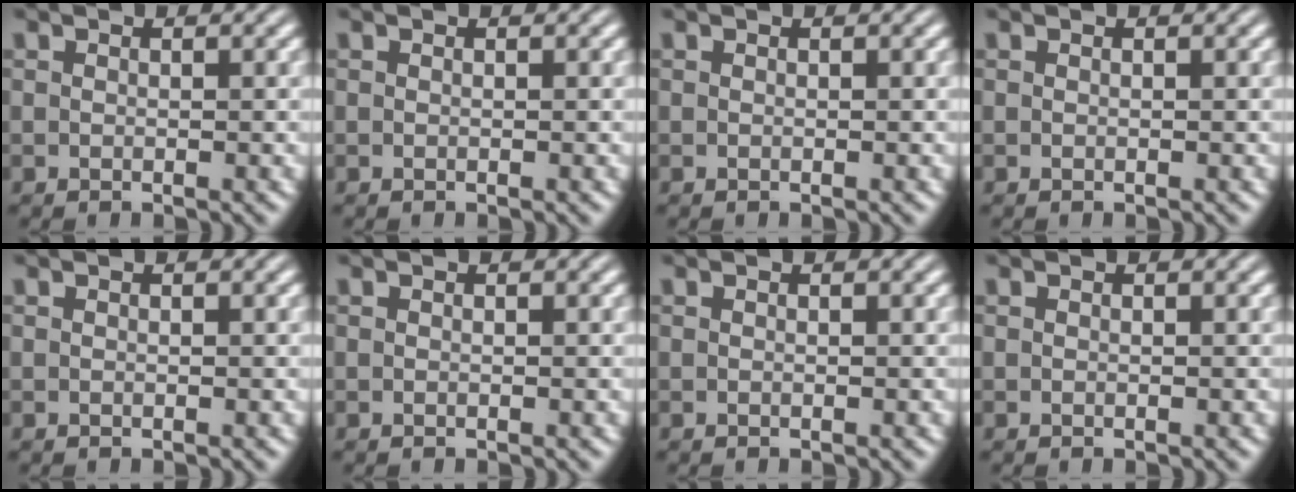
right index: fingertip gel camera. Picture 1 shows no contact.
{"total": 0.0}
{"total": 0.0}
{"total": 0.0}
{"total": 0.0}
{"total": 0.0}
{"total": 0.0}
{"total": 0.0}